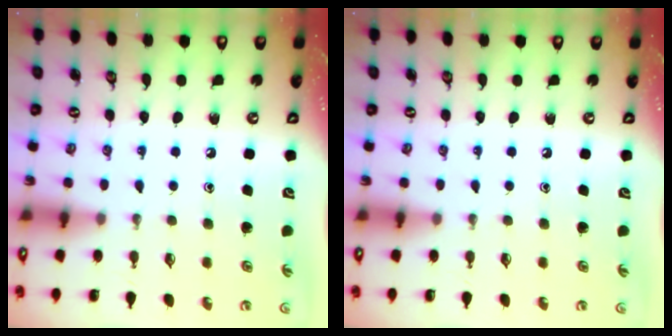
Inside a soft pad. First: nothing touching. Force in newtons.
{"total": 0.0}